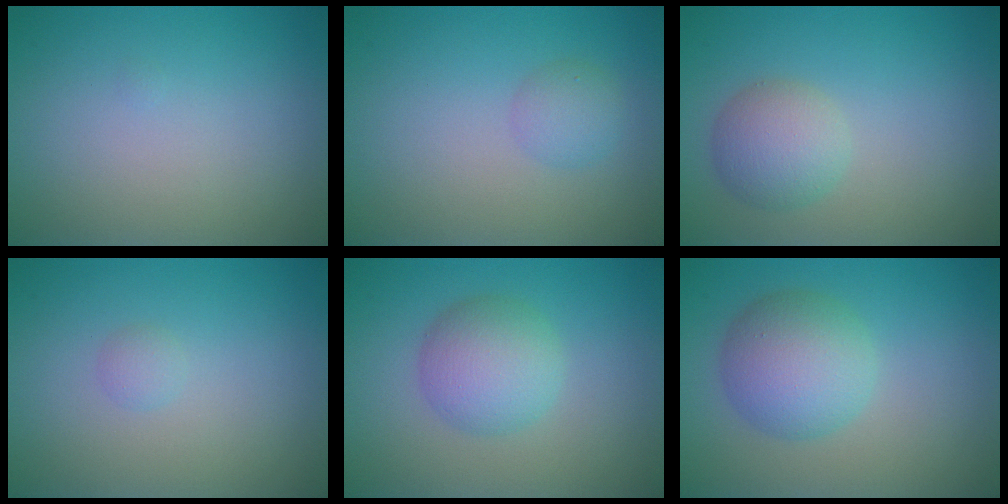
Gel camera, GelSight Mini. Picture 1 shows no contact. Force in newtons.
{"total": 1.6, "press": 1.6, "slide": 0.1}
{"total": 3.3, "press": 3.3, "slide": 0.0}
{"total": 0.8, "press": 0.8, "slide": 0.1}
{"total": 4.2, "press": 4.2, "slide": 0.1}
{"total": 5.3, "press": 5.3, "slide": 0.2}